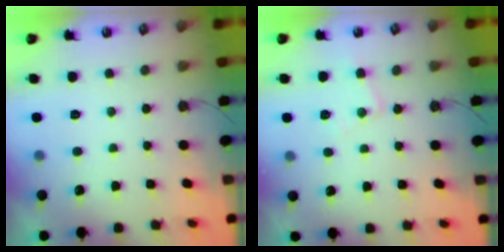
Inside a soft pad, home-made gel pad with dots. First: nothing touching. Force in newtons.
{"total": 6.8, "press": 6.8, "slide": 0.3}